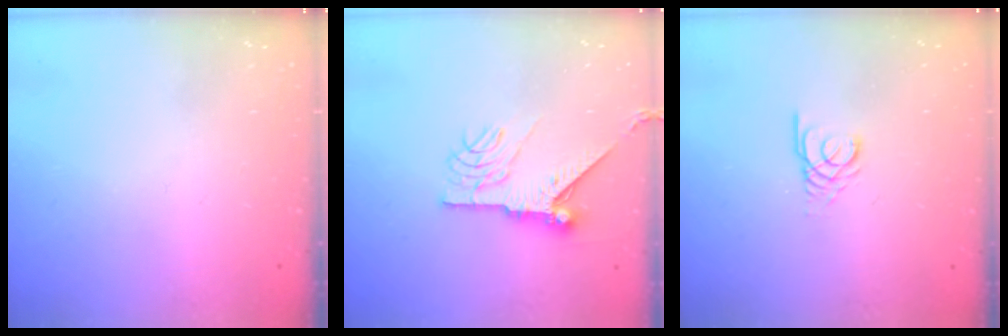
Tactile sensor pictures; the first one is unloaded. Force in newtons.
{"total": 10.5, "press": 10.5, "slide": 0.4}
{"total": 2.7, "press": 2.7, "slide": 0.3}